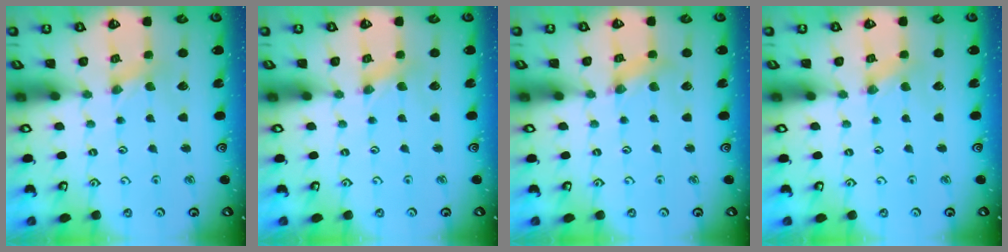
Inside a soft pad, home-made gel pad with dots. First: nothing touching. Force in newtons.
{"total": 0.0}
{"total": 2.1, "press": 2.1, "slide": 0.3}
{"total": 0.0}